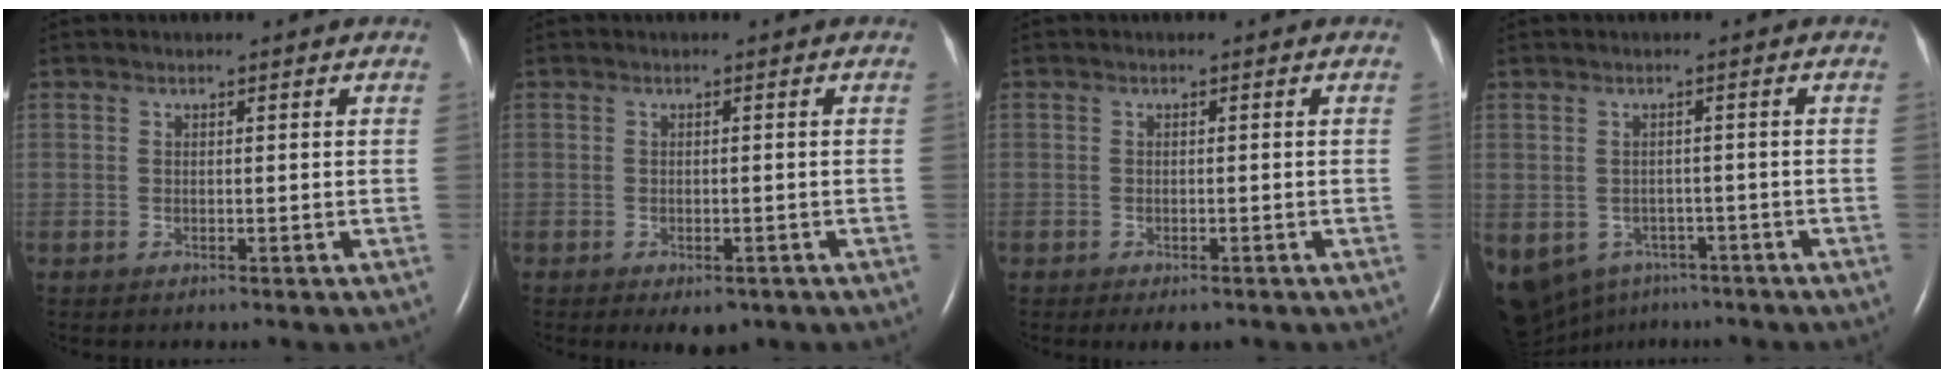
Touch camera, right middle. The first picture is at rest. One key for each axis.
{"total": 3.1, "fx": -1.9, "fy": 1.5, "fz": 1.9, "tx": -0.020, "ty": -0.003, "tz": -0.016}
{"total": 2.3, "fx": -1.6, "fy": 0.9, "fz": 1.3, "tx": -0.014, "ty": -0.003, "tz": -0.016}
{"total": 20.8, "fx": -11.2, "fy": 15.2, "fz": 8.7, "tx": -0.298, "ty": -0.017, "tz": -0.148}